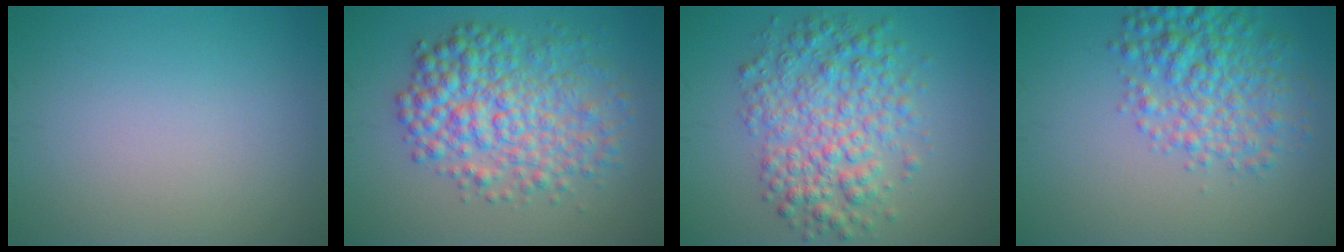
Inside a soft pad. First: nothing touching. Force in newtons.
{"total": 7.1, "press": 7.1, "slide": 0.1}
{"total": 6.2, "press": 6.2, "slide": 0.0}
{"total": 5.5, "press": 5.5, "slide": 0.2}